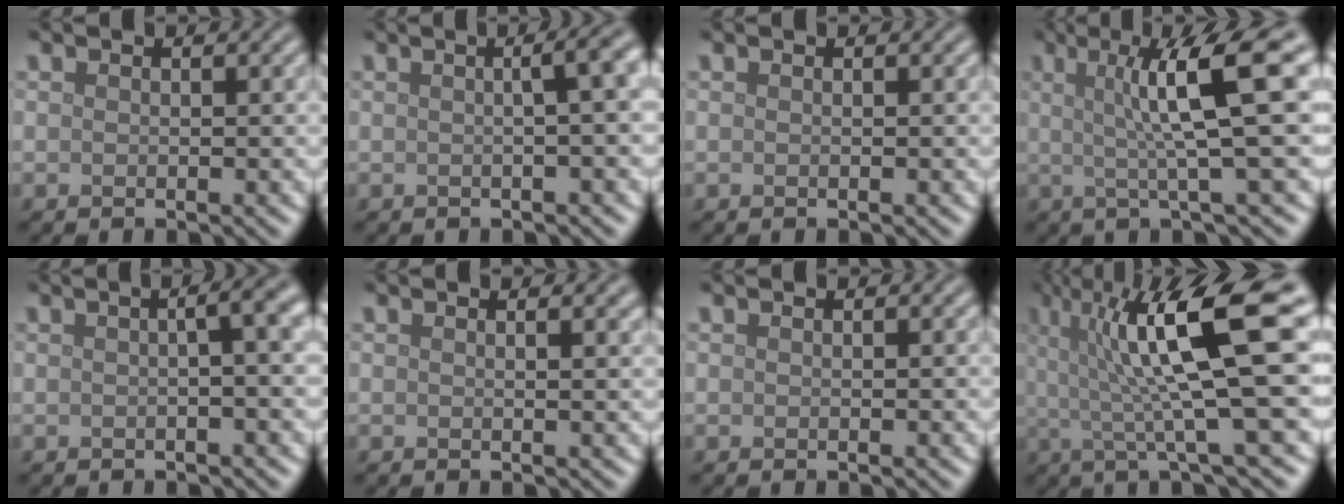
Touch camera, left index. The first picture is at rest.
{"total": 4.8, "force": [0.8, 1.9, 4.4], "torque": [-0.026, 0.025, -0.005]}
{"total": 0.0}
{"total": 8.6, "force": [1.8, 1.4, 8.3], "torque": [-0.112, 0.014, 0.026]}
{"total": 4.2, "force": [0.4, 1.4, 4.0], "torque": [-0.033, 0.023, 0.000]}
{"total": 1.6, "force": [0.8, 0.6, 1.2], "torque": [-0.007, 0.002, 0.001]}
{"total": 0.0}
{"total": 11.9, "force": [2.9, 2.4, 11.3], "torque": [-0.178, 0.009, 0.050]}